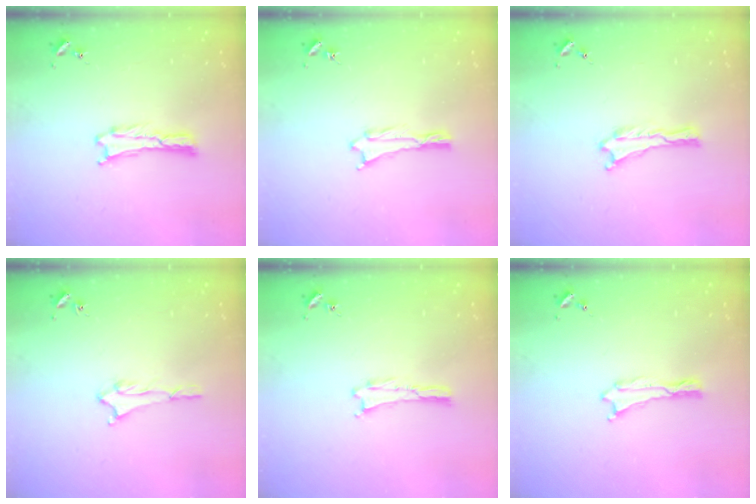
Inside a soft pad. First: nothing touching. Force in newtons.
{"total": 0.7, "press": 0.7, "slide": 0.1}
{"total": 0.0}
{"total": 1.6, "press": 1.6, "slide": 0.2}
{"total": 0.0}
{"total": 0.0}